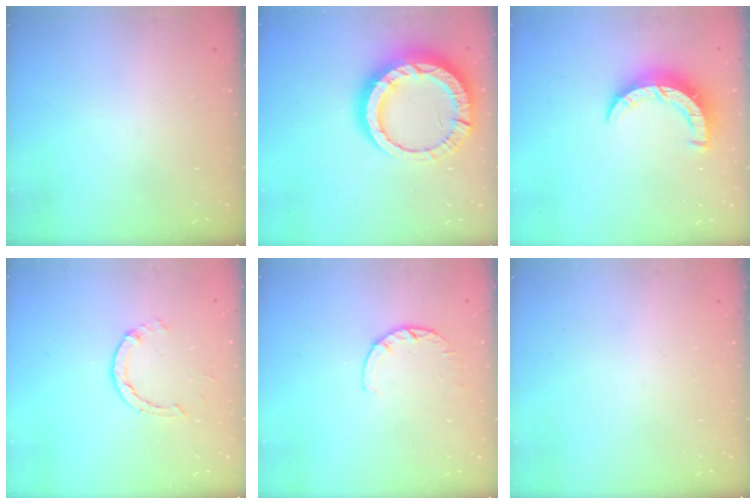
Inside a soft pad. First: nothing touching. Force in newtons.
{"total": 17.4, "press": 17.3, "slide": 1.8}
{"total": 8.0, "press": 8.0, "slide": 0.3}
{"total": 1.4, "press": 1.4, "slide": 0.2}
{"total": 3.0, "press": 2.9, "slide": 0.4}
{"total": 0.0}